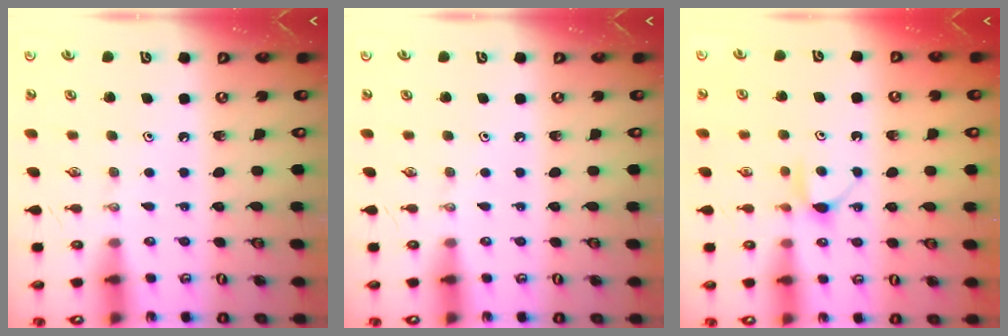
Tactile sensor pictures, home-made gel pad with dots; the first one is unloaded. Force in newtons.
{"total": 0.0}
{"total": 5.3, "press": 5.3, "slide": 0.4}